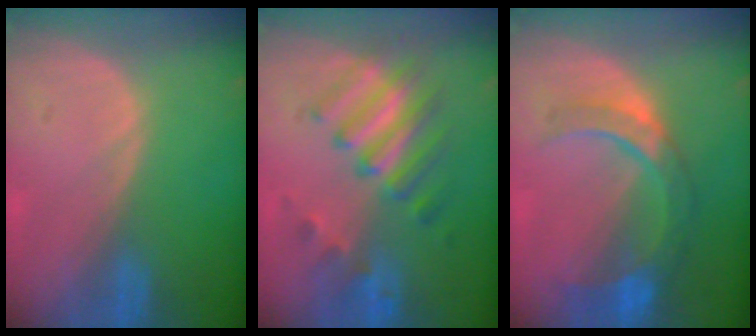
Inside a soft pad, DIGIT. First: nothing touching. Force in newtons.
{"total": 7.6, "press": 7.5, "slide": 1.0}
{"total": 9.0, "press": 7.7, "slide": 4.5}